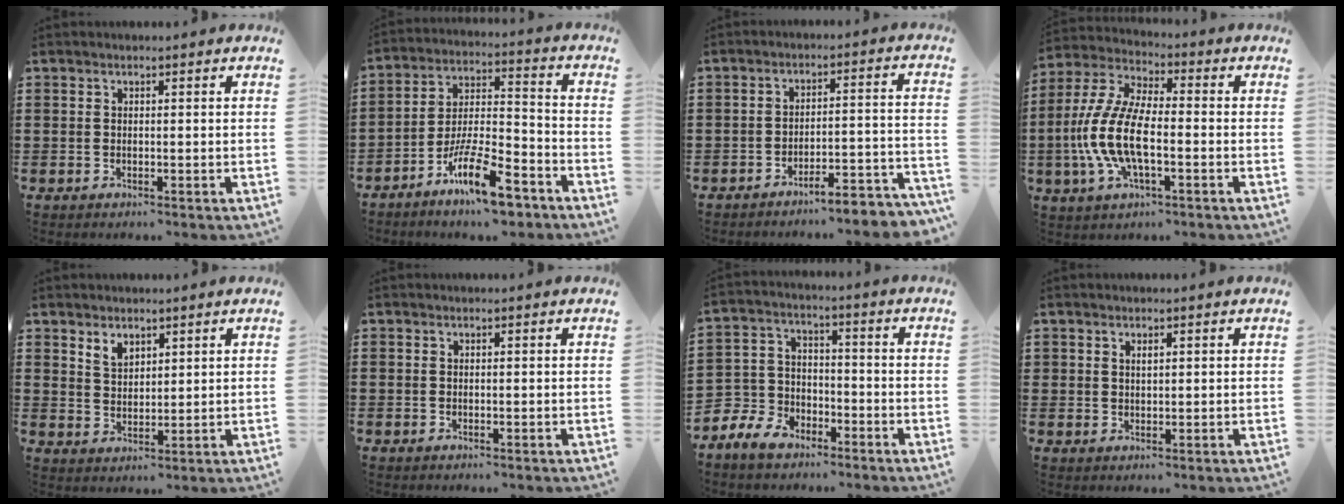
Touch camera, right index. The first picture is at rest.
{"total": 12.9, "force": [-8.8, 3.1, 8.9], "torque": [-0.161, 0.029, -0.161]}
{"total": 4.2, "force": [-4.0, -0.4, 1.2], "torque": [-0.025, -0.015, -0.085]}
{"total": 11.5, "force": [-2.8, 4.5, 10.2], "torque": [-0.247, -0.016, -0.059]}
{"total": 3.0, "force": [2.3, 1.7, 0.6], "torque": [-0.020, 0.005, 0.045]}
{"total": 0.0}
{"total": 6.3, "force": [-5.0, 3.6, 1.3], "torque": [-0.061, 0.008, -0.109]}
{"total": 1.1, "force": [0.6, 0.6, 0.6], "torque": [-0.014, 0.003, 0.012]}